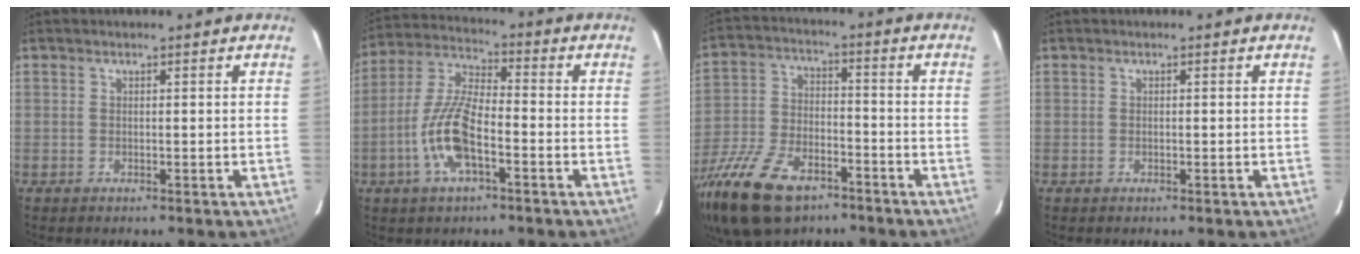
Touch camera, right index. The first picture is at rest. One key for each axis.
{"total": 12.0, "fx": -4.4, "fy": 4.2, "fz": 10.3, "tx": -0.222, "ty": 0.001, "tz": -0.086}
{"total": 22.4, "fx": -14.7, "fy": 10.8, "fz": 12.9, "tx": -0.292, "ty": -0.032, "tz": -0.260}
{"total": 0.0}